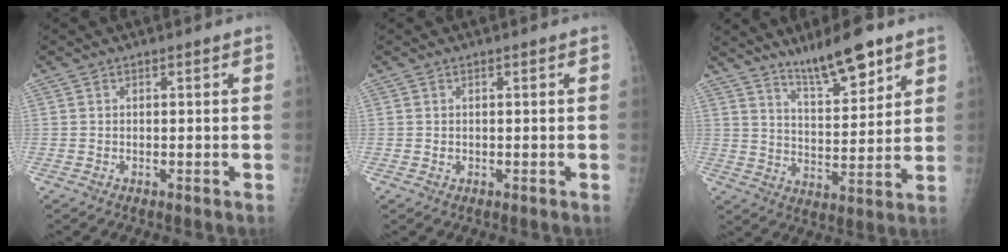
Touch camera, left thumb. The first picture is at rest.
{"total": 0.6, "force": [0.2, 0.3, 0.5], "torque": [-0.003, 0.000, 0.005]}
{"total": 11.7, "force": [8.4, 2.8, 7.6], "torque": [-0.109, -0.057, 0.147]}